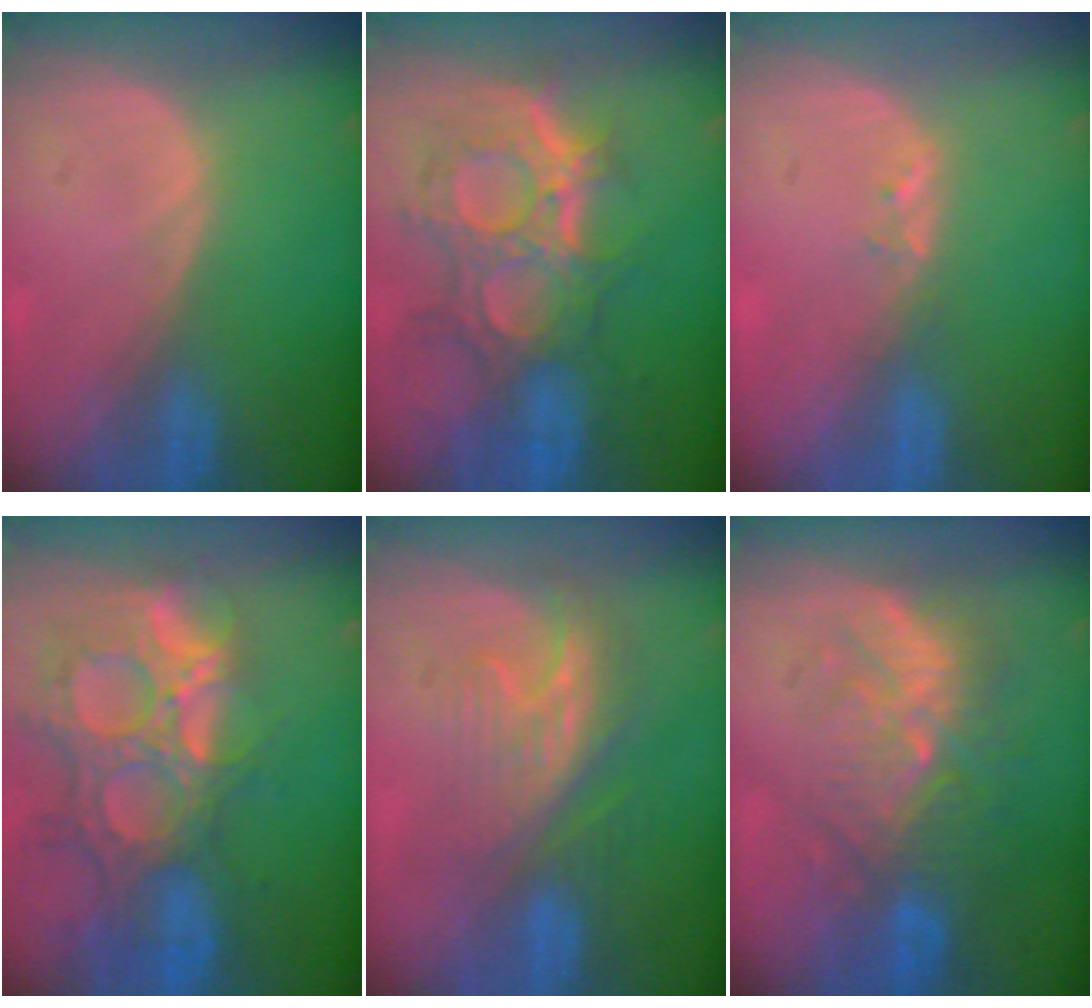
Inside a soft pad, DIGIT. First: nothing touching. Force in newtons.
{"total": 11.3, "press": 10.4, "slide": 4.5}
{"total": 1.4, "press": 1.3, "slide": 0.7}
{"total": 14.5, "press": 12.1, "slide": 7.9}
{"total": 8.2, "press": 7.3, "slide": 3.6}
{"total": 9.3, "press": 8.9, "slide": 2.7}